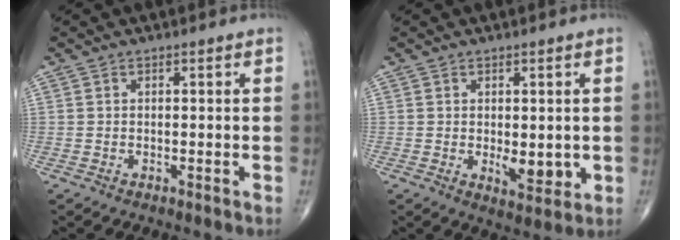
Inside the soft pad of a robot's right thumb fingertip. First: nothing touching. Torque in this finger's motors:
{"motor_torque": [0.74, 0.84, 0.63, -0.13, 0.01]}